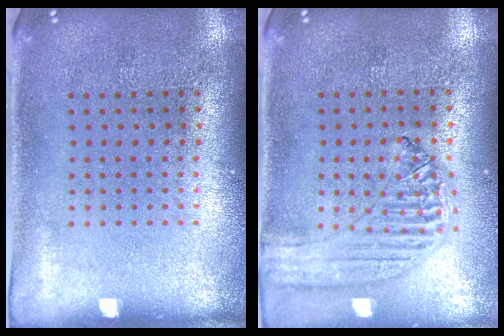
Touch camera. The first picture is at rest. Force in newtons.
{"total": 1.2, "press": 1.2, "slide": 0.1}